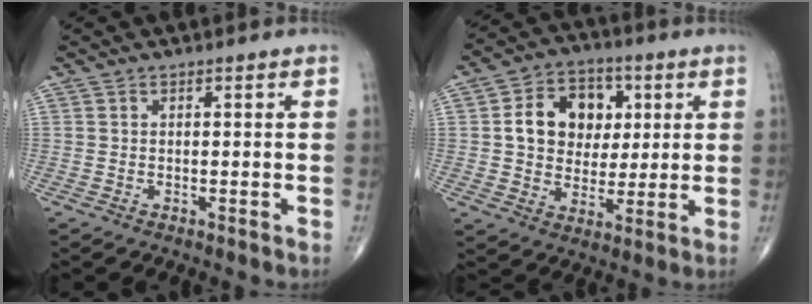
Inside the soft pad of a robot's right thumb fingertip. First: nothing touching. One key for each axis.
{"total": 13.4, "fx": 2.7, "fy": 10.6, "fz": 7.8, "tx": -0.084, "ty": 0.004, "tz": 0.044}